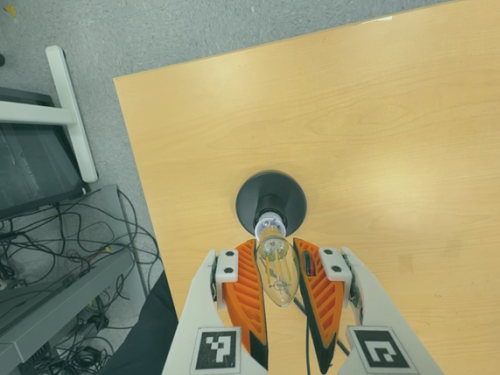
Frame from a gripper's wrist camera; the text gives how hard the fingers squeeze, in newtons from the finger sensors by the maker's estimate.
{"total": 19.2, "left": 21.6, "right": 16.8}